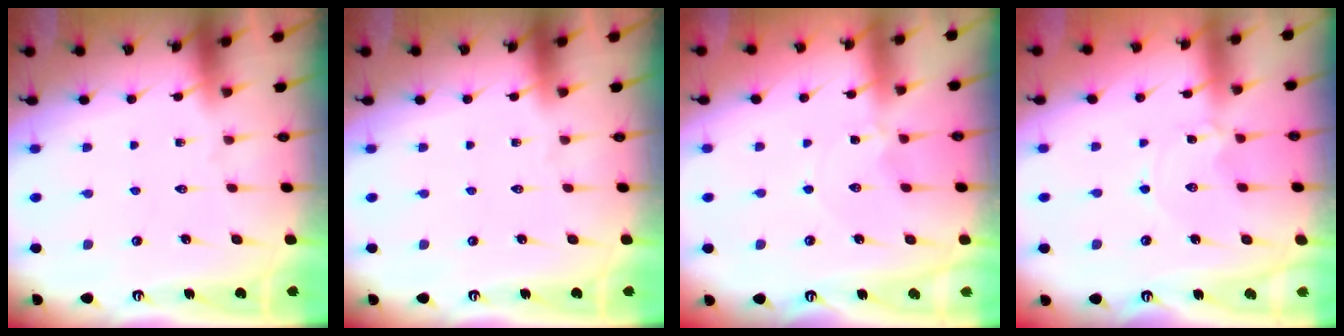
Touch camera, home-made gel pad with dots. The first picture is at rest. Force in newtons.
{"total": 0.0}
{"total": 0.0}
{"total": 1.5, "press": 1.5, "slide": 0.2}